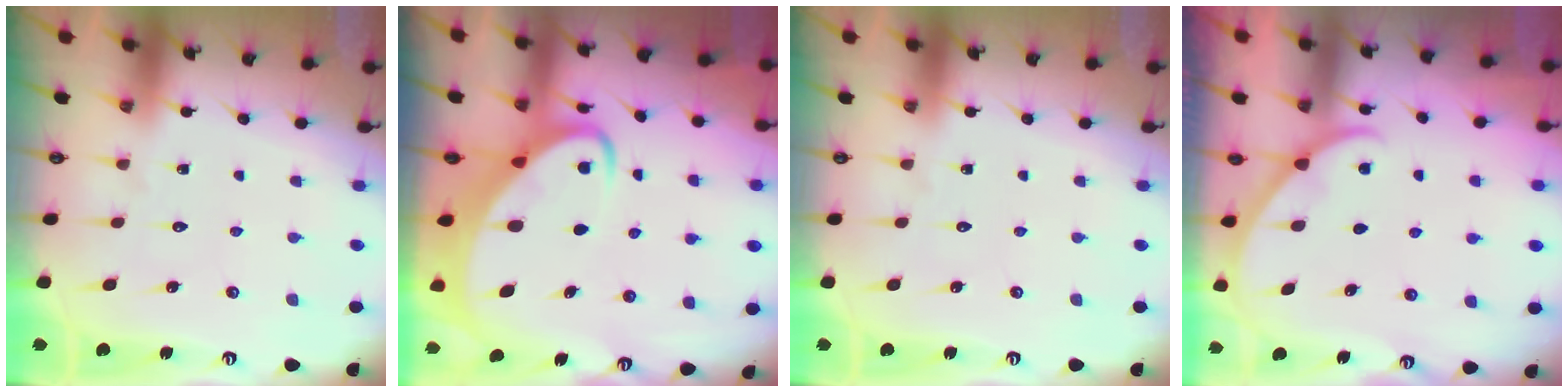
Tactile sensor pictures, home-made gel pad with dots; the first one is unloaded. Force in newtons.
{"total": 4.9, "press": 4.9, "slide": 0.7}
{"total": 0.0}
{"total": 1.8, "press": 1.8, "slide": 0.1}